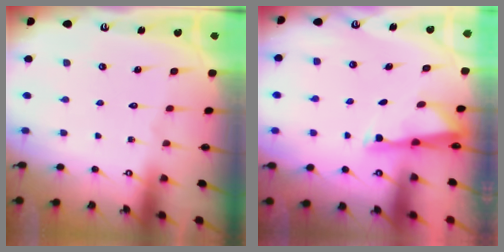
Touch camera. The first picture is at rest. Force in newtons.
{"total": 2.8, "press": 2.7, "slide": 0.4}